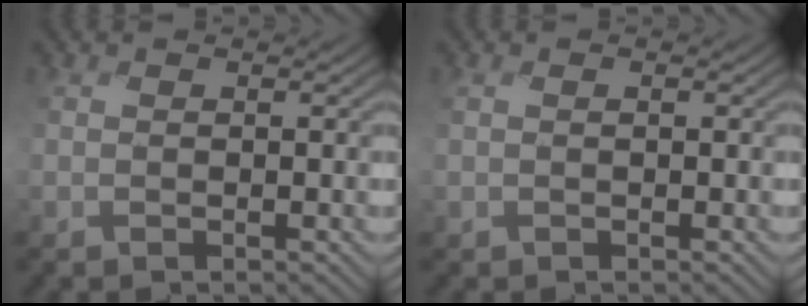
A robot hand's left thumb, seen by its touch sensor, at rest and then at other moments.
{"total": 0.8, "force": [0.0, 0.5, 0.6], "torque": [-0.015, -0.001, 0.001]}